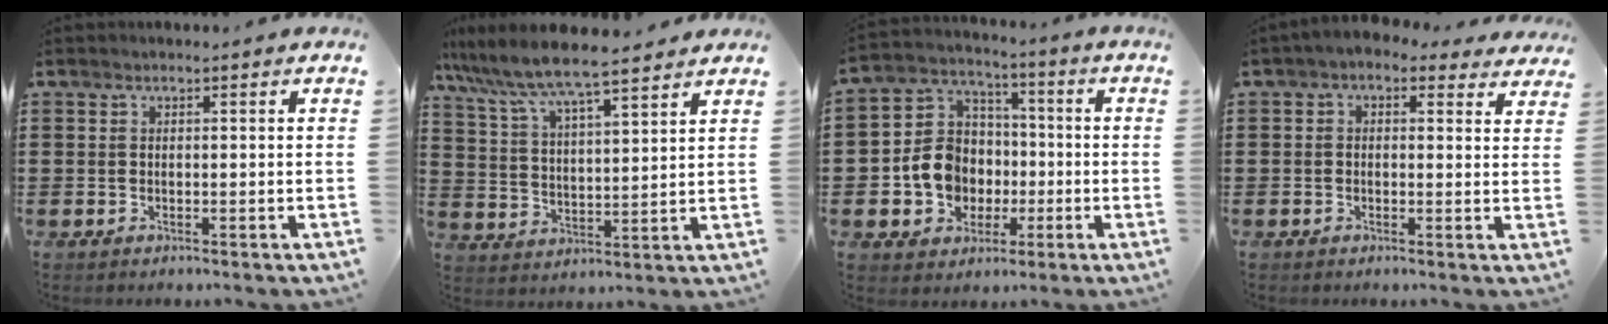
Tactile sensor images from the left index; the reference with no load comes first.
{"total": 7.1, "force": [6.5, 0.1, 2.9], "torque": [-0.083, -0.037, 0.110]}
{"total": 9.5, "force": [-1.9, 8.6, 3.5], "torque": [-0.113, 0.018, -0.032]}
{"total": 1.8, "force": [0.7, 1.3, 0.9], "torque": [-0.025, 0.003, 0.011]}